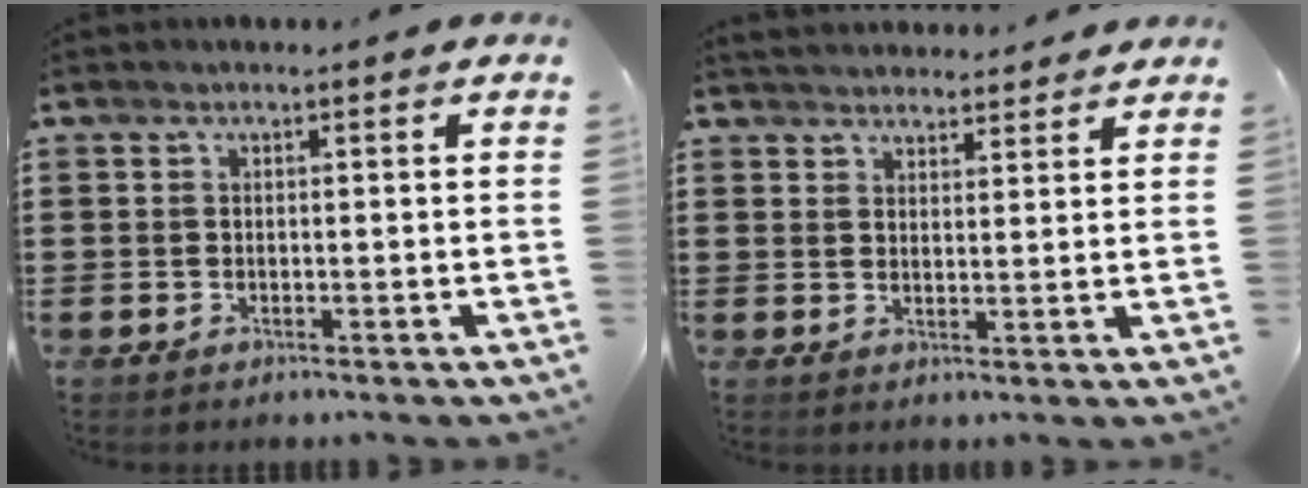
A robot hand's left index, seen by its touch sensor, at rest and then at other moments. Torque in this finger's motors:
{"motor_torque": [1.30, -0.84, 0.32, 0.10]}